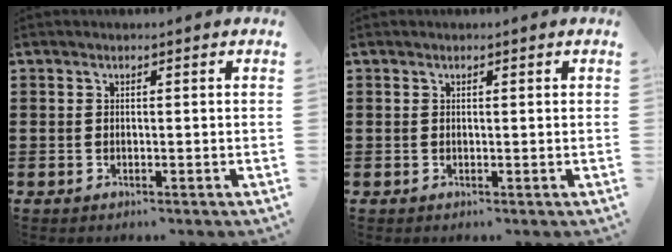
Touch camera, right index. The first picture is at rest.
{"total": 0.0}